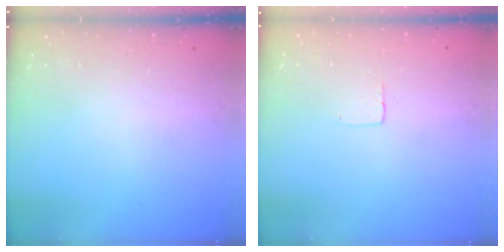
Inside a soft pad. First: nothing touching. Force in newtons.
{"total": 2.5, "press": 2.5, "slide": 0.1}